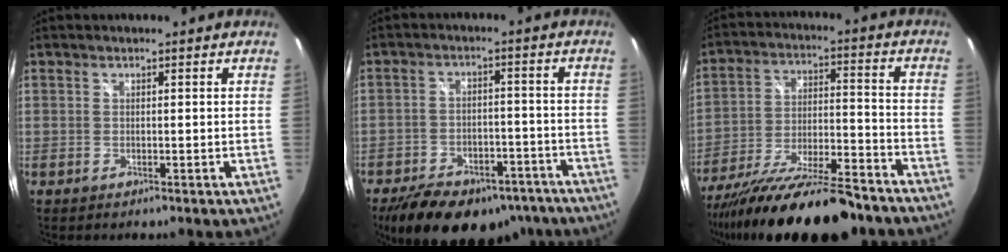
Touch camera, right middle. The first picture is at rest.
{"total": 21.0, "force": [-15.6, 10.1, 9.8], "torque": [-0.202, -0.002, -0.205]}
{"total": 23.7, "force": [-19.3, 4.7, 13.1], "torque": [-0.237, -0.053, -0.297]}